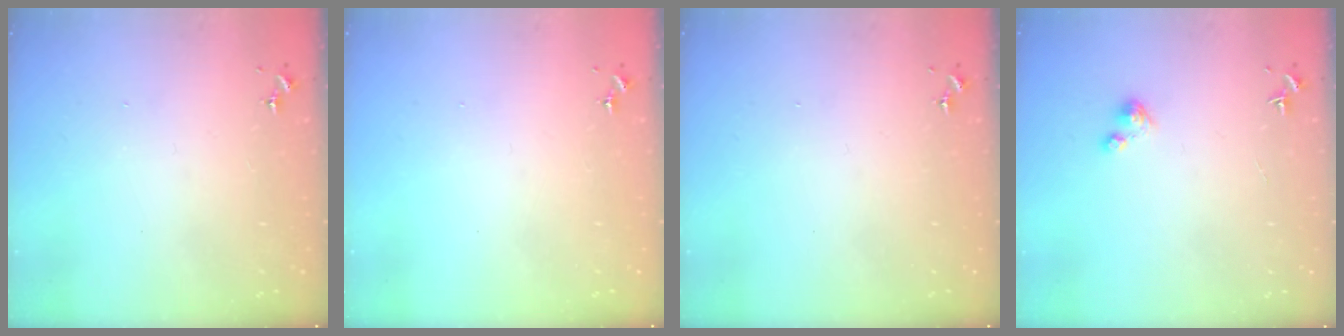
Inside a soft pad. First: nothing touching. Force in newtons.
{"total": 0.0}
{"total": 0.0}
{"total": 3.0, "press": 3.0, "slide": 0.2}